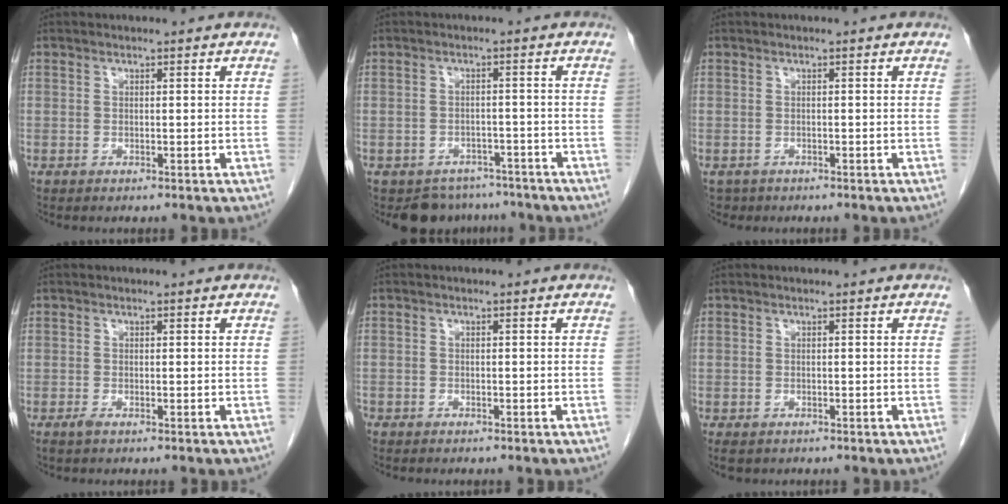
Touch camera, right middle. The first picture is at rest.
{"total": 6.3, "force": [-5.4, 3.2, -0.4], "torque": [0.019, 0.015, -0.070]}
{"total": 1.7, "force": [-1.2, 1.2, 0.0], "torque": [-0.007, 0.001, -0.019]}
{"total": 0.7, "force": [-0.5, 0.1, 0.5], "torque": [-0.012, -0.002, -0.008]}
{"total": 1.1, "force": [-0.9, 0.6, 0.2], "torque": [-0.007, 0.001, -0.015]}
{"total": 2.3, "force": [-1.7, 1.3, 0.8], "torque": [-0.012, -0.003, -0.020]}